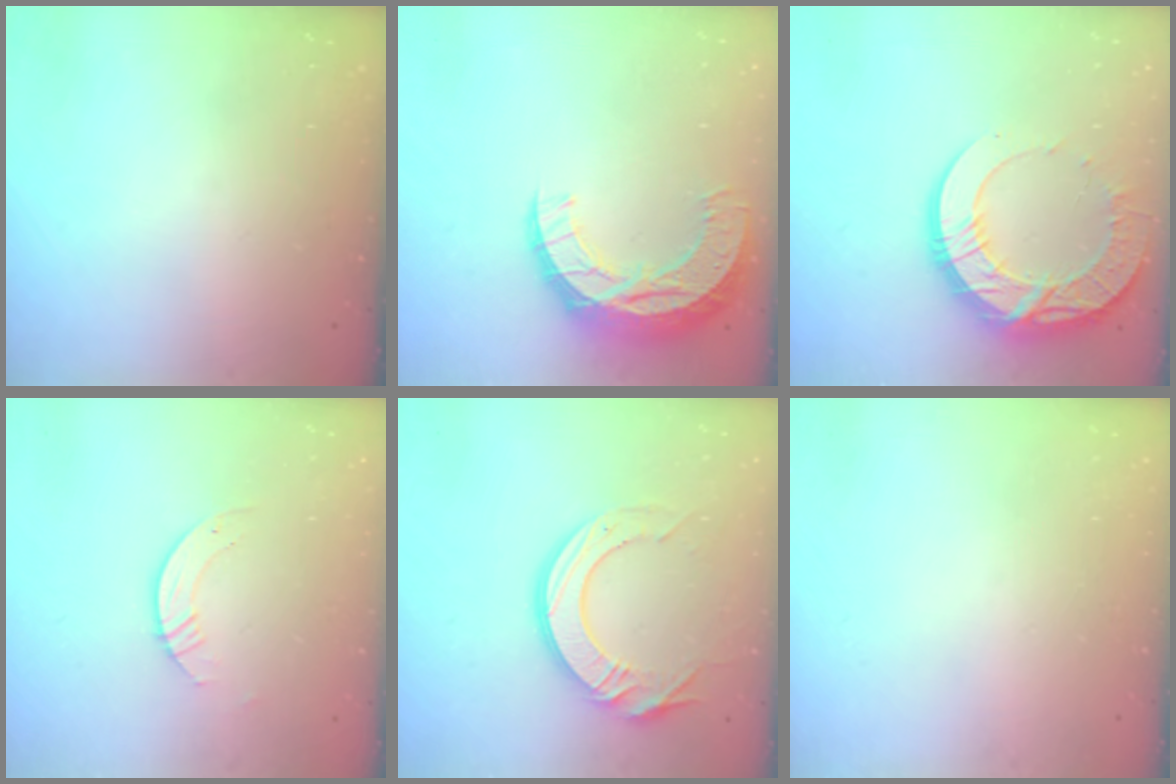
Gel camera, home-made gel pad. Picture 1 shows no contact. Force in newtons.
{"total": 13.7, "press": 13.7, "slide": 0.9}
{"total": 18.8, "press": 18.8, "slide": 1.7}
{"total": 3.1, "press": 3.1, "slide": 0.2}
{"total": 14.2, "press": 14.1, "slide": 1.5}
{"total": 0.0}